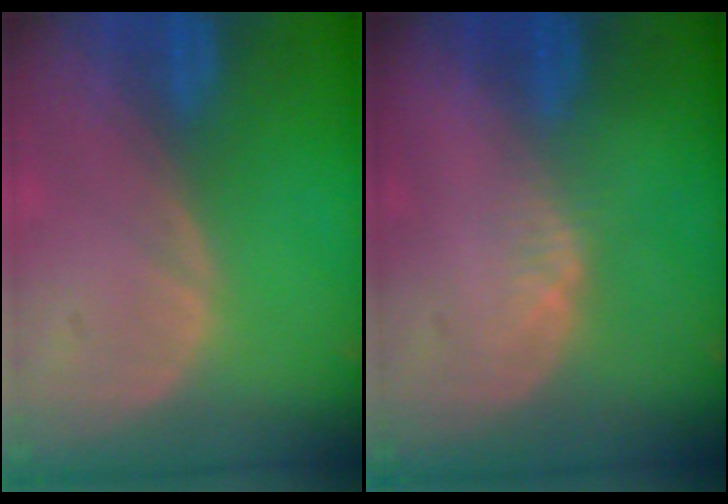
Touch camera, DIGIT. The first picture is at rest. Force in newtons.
{"total": 1.7, "press": 1.5, "slide": 0.8}